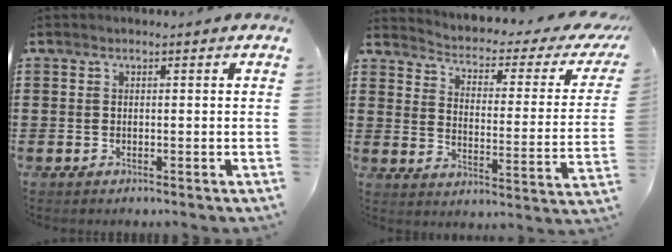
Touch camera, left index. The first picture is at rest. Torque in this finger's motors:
{"motor_torque": [0.20, -0.98, 0.13, 0.00]}